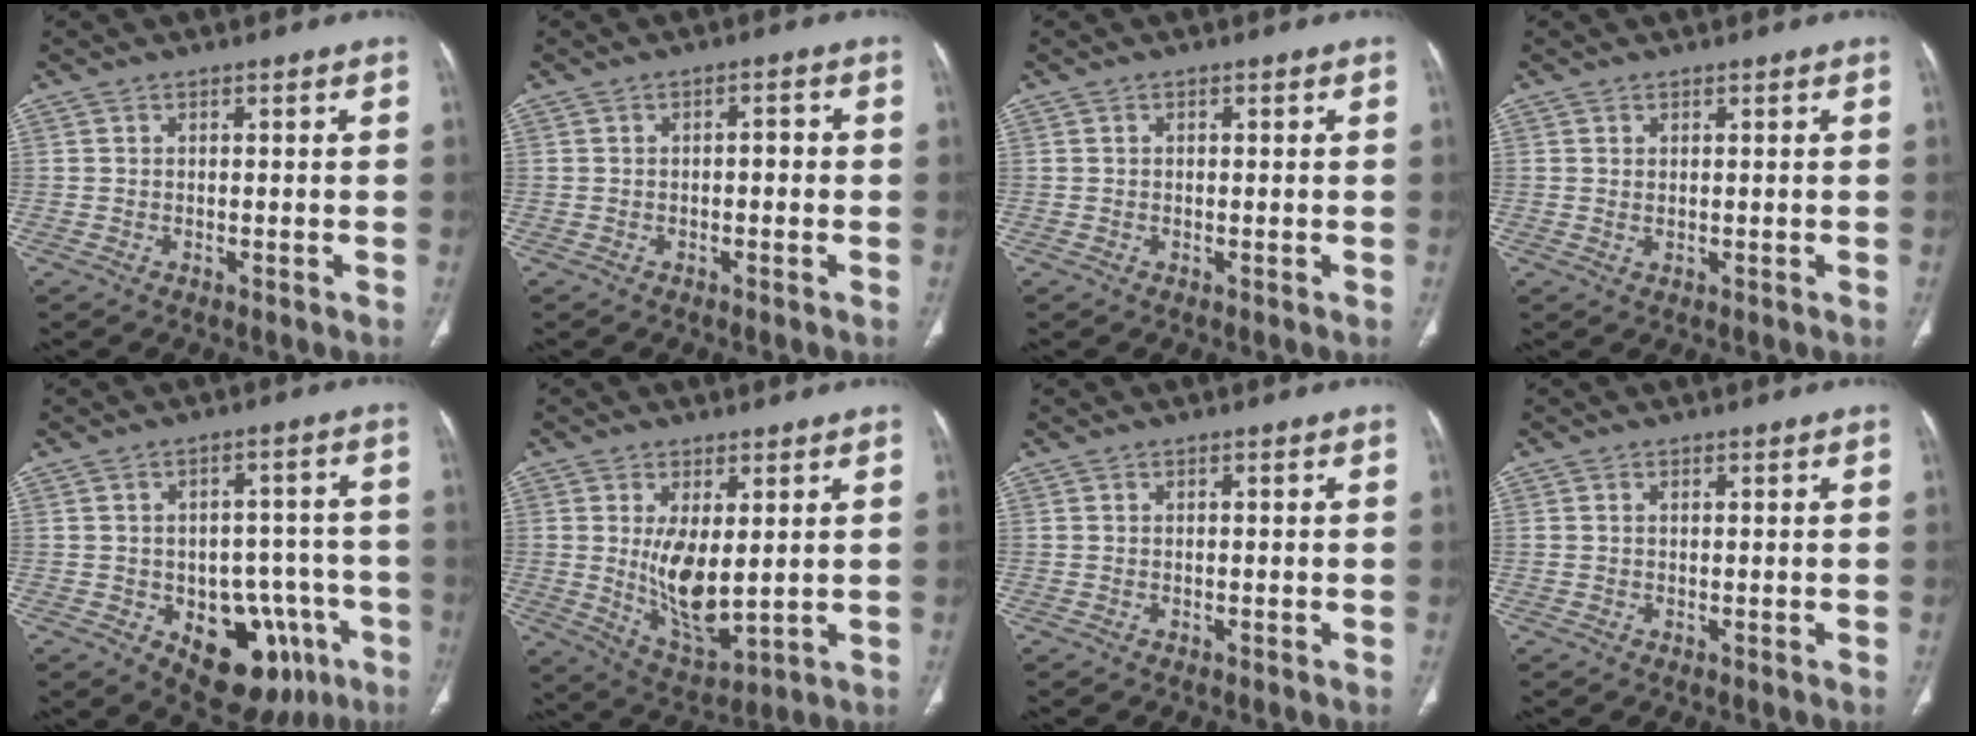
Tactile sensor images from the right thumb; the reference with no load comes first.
{"total": 2.1, "force": [-0.2, 1.1, 1.8], "torque": [-0.020, 0.007, -0.006]}
{"total": 0.0}
{"total": 0.8, "force": [0.3, 0.4, 0.6], "torque": [-0.014, 0.000, 0.010]}
{"total": 16.3, "force": [-6.6, 10.0, 11.0], "torque": [-0.100, 0.036, -0.075]}
{"total": 10.5, "force": [1.1, 4.8, 9.3], "torque": [-0.151, -0.030, 0.039]}
{"total": 0.0}
{"total": 0.5, "force": [0.2, 0.3, 0.4], "torque": [-0.012, 0.006, 0.005]}